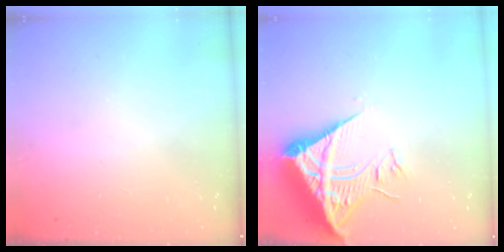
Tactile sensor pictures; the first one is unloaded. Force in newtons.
{"total": 10.3, "press": 10.3, "slide": 1.2}